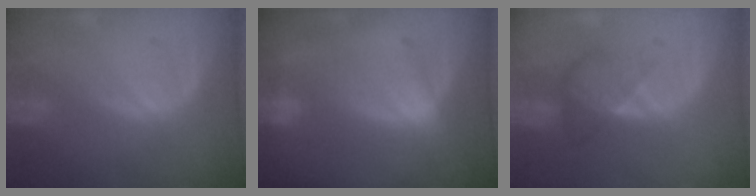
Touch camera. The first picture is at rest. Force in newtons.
{"total": 6.8, "press": 6.7, "slide": 1.2}
{"total": 3.7, "press": 3.6, "slide": 0.2}